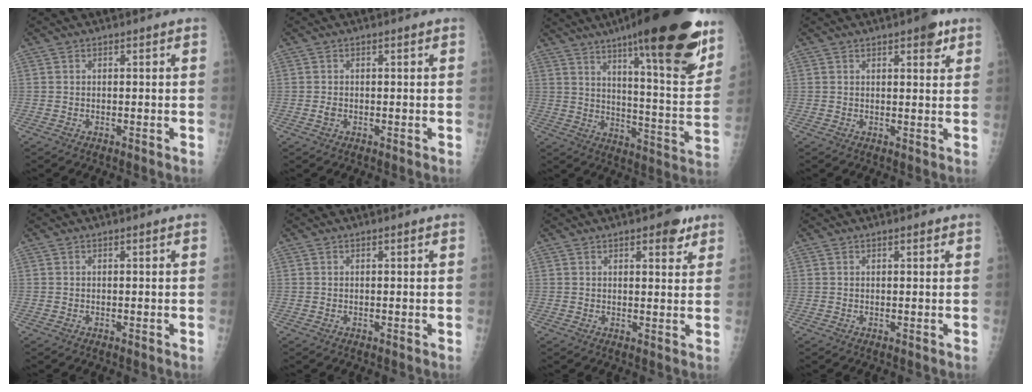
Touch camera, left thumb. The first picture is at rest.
{"total": 1.0, "force": [-0.1, 0.6, 0.8], "torque": [-0.013, -0.001, -0.001]}
{"total": 29.0, "force": [18.4, 5.7, 21.7], "torque": [-0.303, -0.055, 0.268]}
{"total": 4.1, "force": [2.4, 1.5, 3.0], "torque": [-0.028, -0.010, 0.028]}
{"total": 0.0}
{"total": 0.0}
{"total": 5.0, "force": [3.0, 2.0, 3.4], "torque": [-0.028, -0.013, 0.034]}
{"total": 1.0, "force": [0.7, 0.3, 0.7], "torque": [-0.010, -0.002, 0.010]}